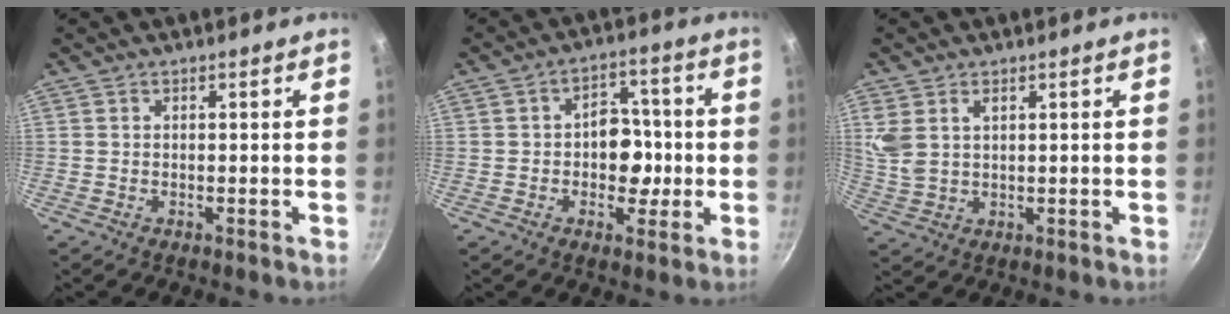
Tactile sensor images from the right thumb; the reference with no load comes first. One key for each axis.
{"total": 8.8, "fx": -0.9, "fy": 6.2, "fz": 6.2, "tx": -0.043, "ty": 0.020, "tz": -0.017}
{"total": 5.6, "fx": 2.1, "fy": 3.3, "fz": 4.0, "tx": -0.095, "ty": 0.001, "tz": 0.051}